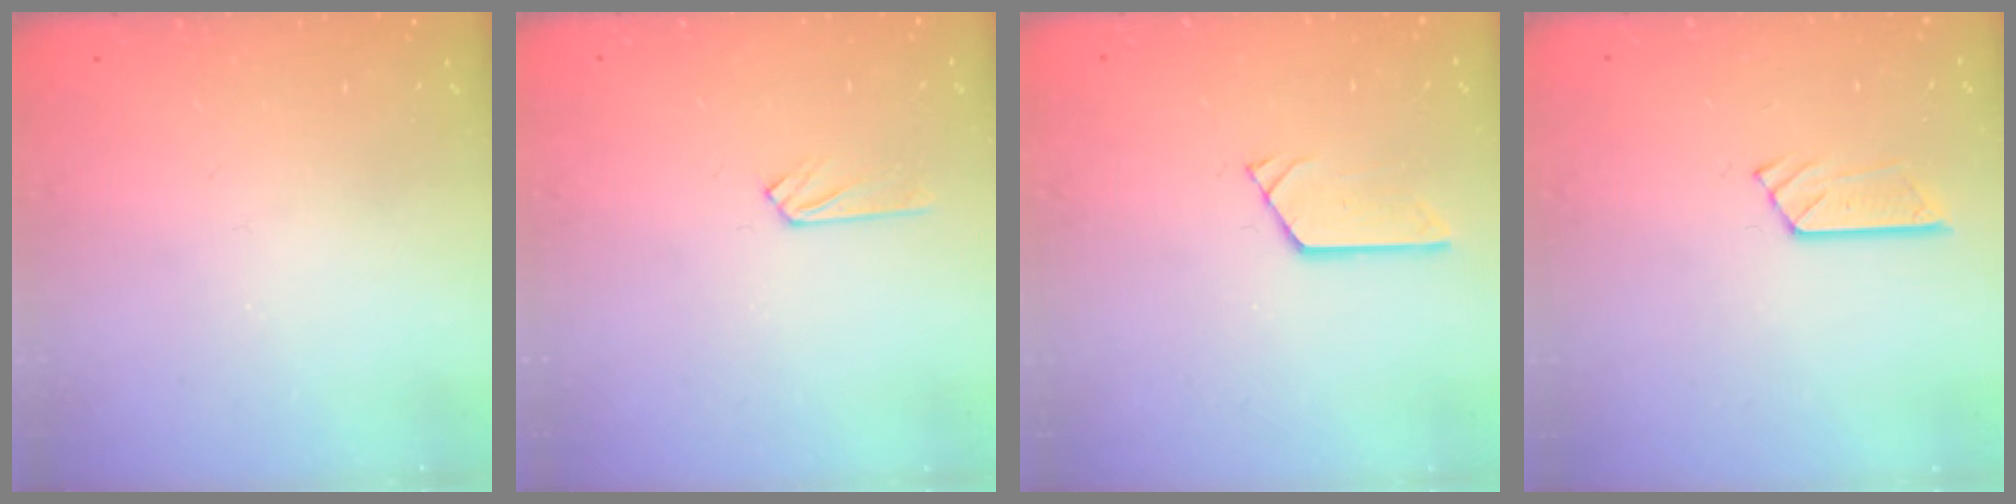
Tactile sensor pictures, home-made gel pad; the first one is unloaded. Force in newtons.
{"total": 4.9, "press": 4.8, "slide": 0.6}
{"total": 3.4, "press": 3.4, "slide": 0.4}
{"total": 4.8, "press": 4.7, "slide": 0.5}